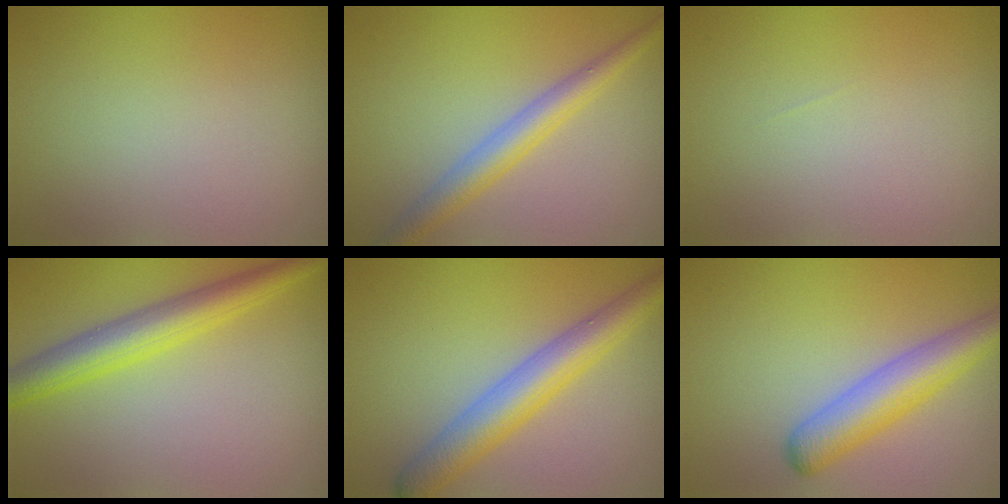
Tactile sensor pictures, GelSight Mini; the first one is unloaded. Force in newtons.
{"total": 3.6, "press": 3.6, "slide": 0.1}
{"total": 0.0}
{"total": 4.8, "press": 4.8, "slide": 0.2}
{"total": 5.7, "press": 5.7, "slide": 0.1}
{"total": 5.0, "press": 5.0, "slide": 0.2}